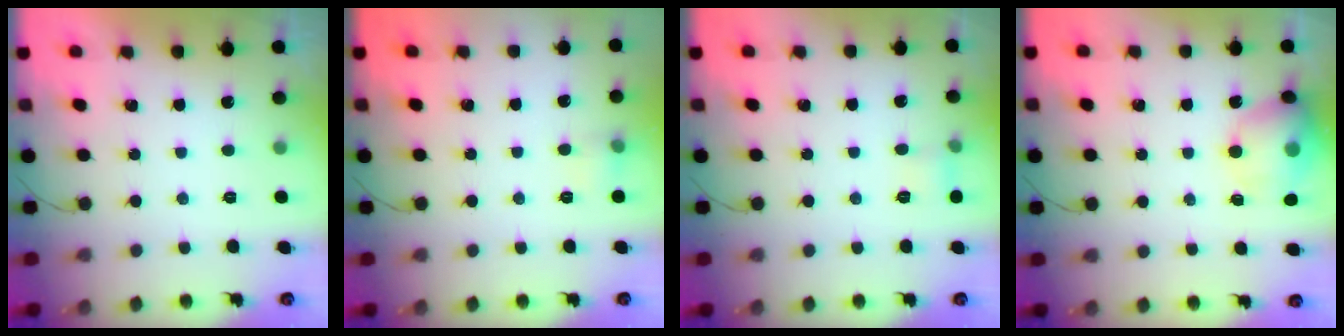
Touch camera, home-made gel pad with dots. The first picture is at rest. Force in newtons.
{"total": 6.4, "press": 6.3, "slide": 1.4}
{"total": 4.9, "press": 4.6, "slide": 1.5}
{"total": 14.8, "press": 14.6, "slide": 2.4}